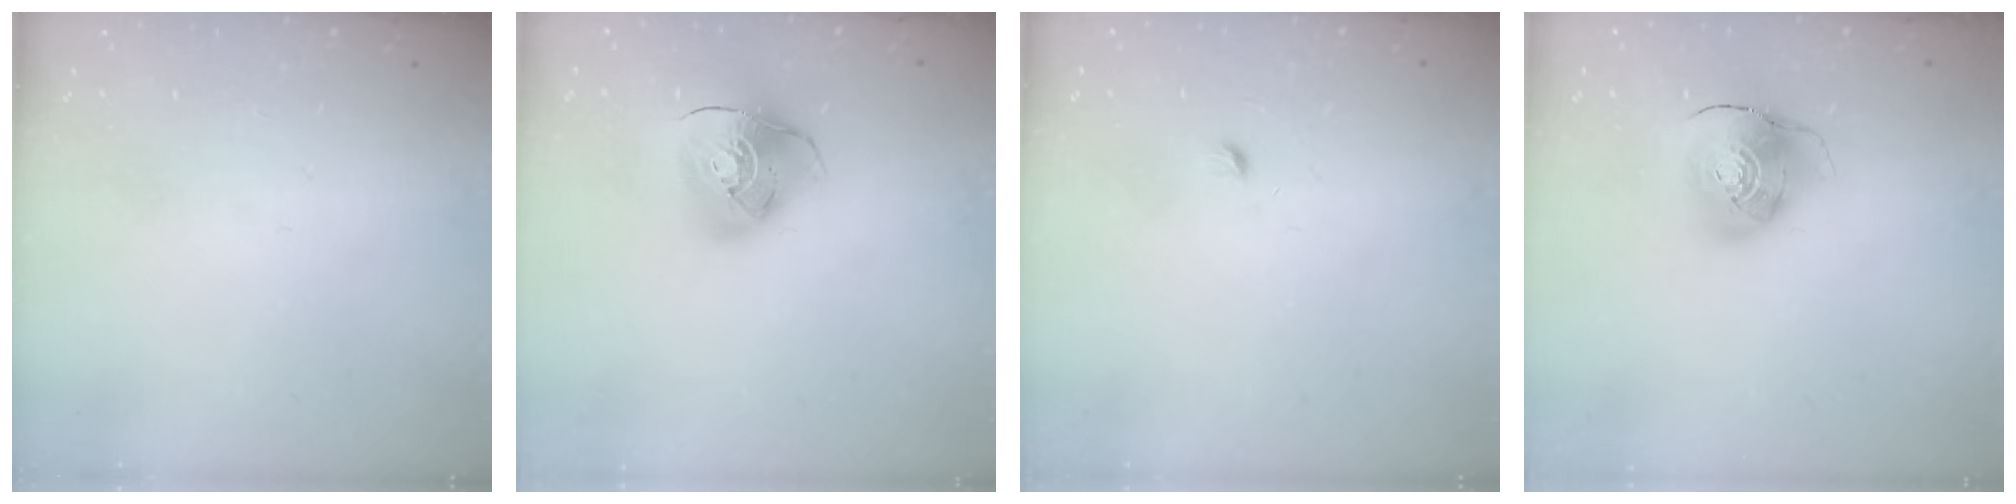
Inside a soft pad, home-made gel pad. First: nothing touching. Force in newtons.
{"total": 12.7, "press": 12.6, "slide": 1.7}
{"total": 2.9, "press": 2.9, "slide": 0.4}
{"total": 10.4, "press": 10.3, "slide": 1.4}